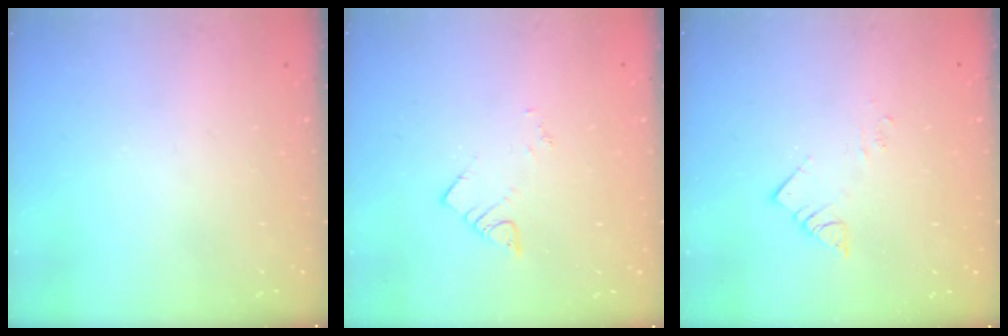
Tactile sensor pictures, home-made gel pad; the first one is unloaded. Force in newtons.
{"total": 3.7, "press": 3.7, "slide": 0.5}
{"total": 3.4, "press": 3.4, "slide": 0.1}